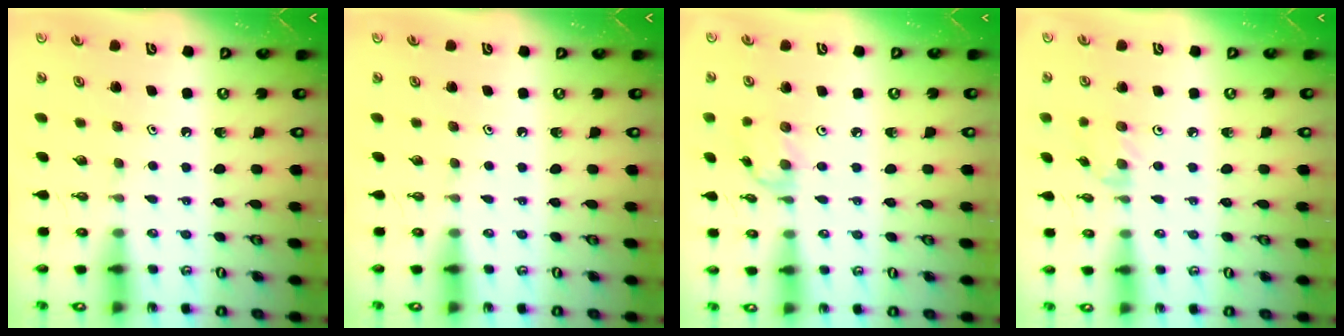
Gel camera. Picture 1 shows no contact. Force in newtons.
{"total": 0.0}
{"total": 5.4, "press": 5.4, "slide": 0.3}
{"total": 4.1, "press": 4.1, "slide": 0.6}